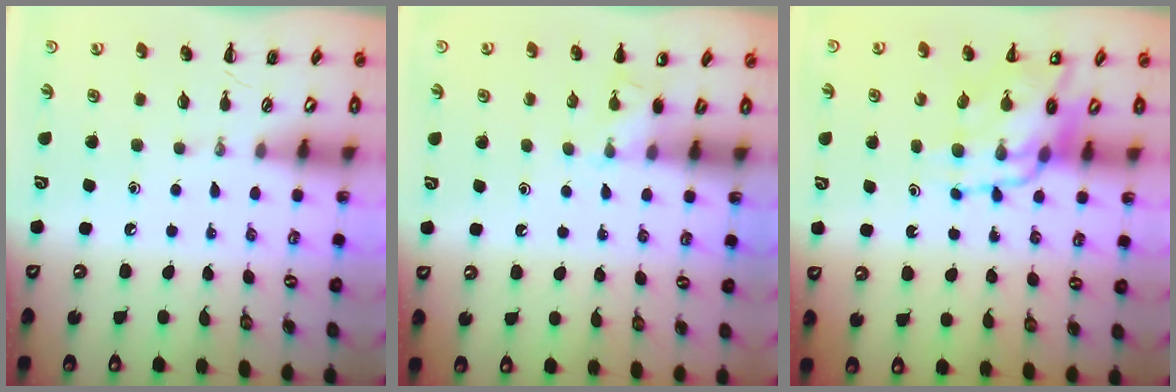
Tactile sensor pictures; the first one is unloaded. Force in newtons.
{"total": 5.3, "press": 5.0, "slide": 1.5}
{"total": 12.1, "press": 11.5, "slide": 3.7}